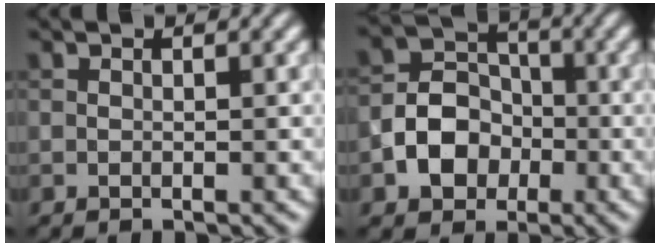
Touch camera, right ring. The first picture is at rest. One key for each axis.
{"total": 5.1, "fx": -1.7, "fy": 4.2, "fz": 2.5, "tx": -0.039, "ty": 0.004, "tz": -0.035}